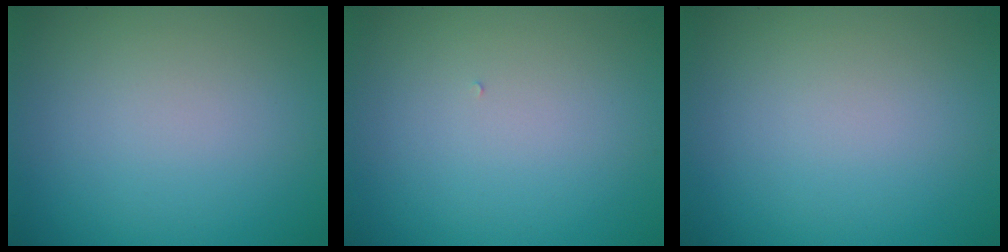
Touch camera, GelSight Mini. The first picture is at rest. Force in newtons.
{"total": 0.0}
{"total": 0.0}